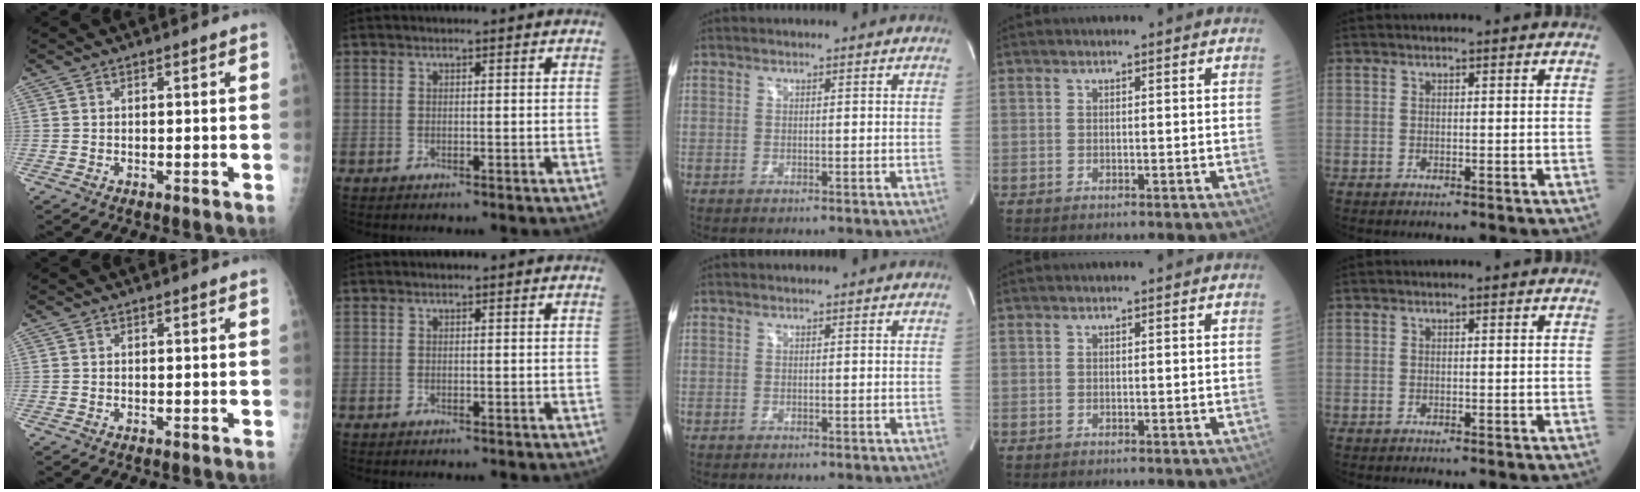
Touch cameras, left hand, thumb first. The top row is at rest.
{}